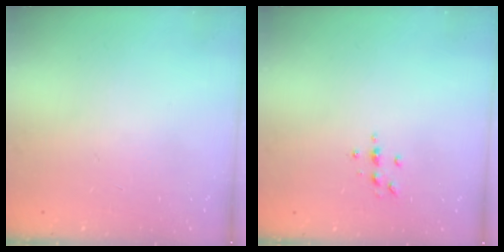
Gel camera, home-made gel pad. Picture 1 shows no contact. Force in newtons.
{"total": 4.1, "press": 4.1, "slide": 0.5}